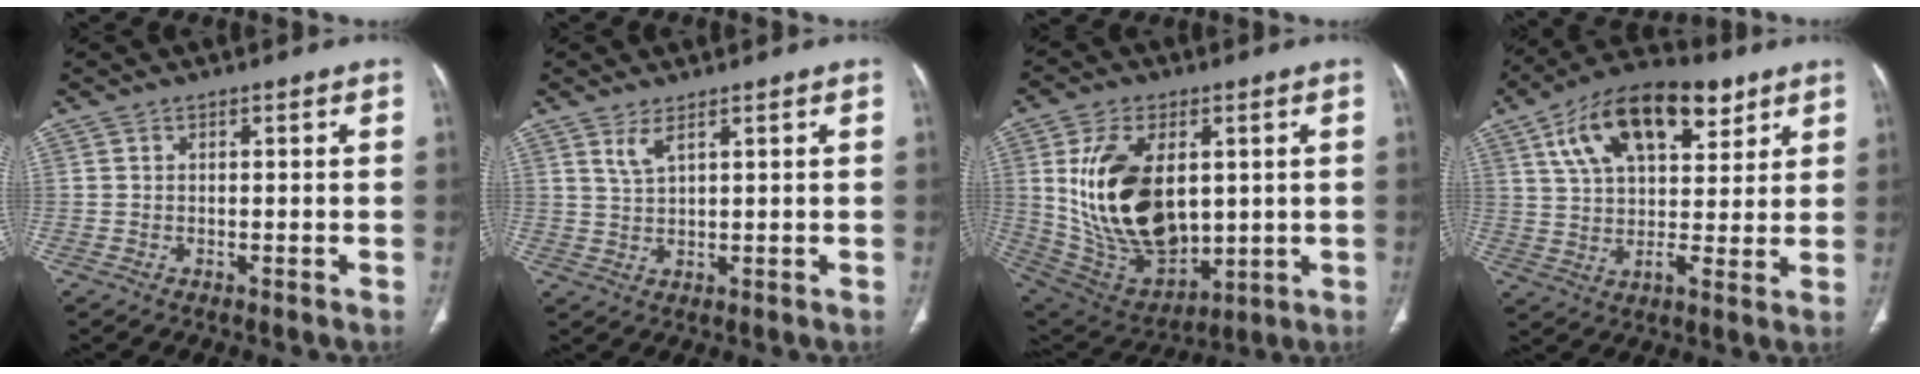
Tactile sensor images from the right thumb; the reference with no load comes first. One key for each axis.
{"total": 2.7, "fx": 1.8, "fy": 0.5, "fz": 2.0, "tx": -0.045, "ty": -0.011, "tz": 0.045}
{"total": 22.2, "fx": 2.8, "fy": 13.4, "fz": 17.5, "tx": -0.304, "ty": -0.019, "tz": 0.077}
{"total": 19.4, "fx": 9.3, "fy": 9.9, "fz": 13.9, "tx": -0.204, "ty": -0.002, "tz": 0.156}